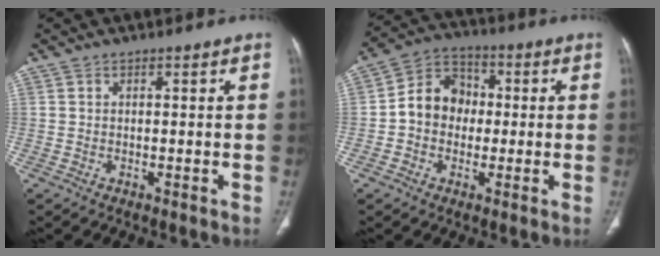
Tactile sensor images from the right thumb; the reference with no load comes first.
{"total": 9.8, "force": [-0.3, 8.3, 5.2], "torque": [-0.063, 0.030, -0.020]}